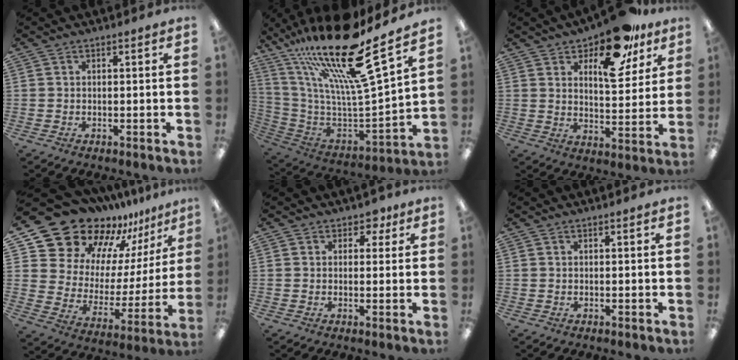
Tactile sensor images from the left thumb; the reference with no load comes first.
{"total": 23.8, "force": [17.0, 3.6, 16.3], "torque": [-0.300, -0.132, 0.272]}
{"total": 17.2, "force": [11.3, 7.9, 10.3], "torque": [-0.141, -0.059, 0.188]}
{"total": 21.3, "force": [18.3, 9.9, 4.5], "torque": [-0.107, -0.152, 0.344]}
{"total": 3.1, "force": [1.4, 2.5, 1.3], "torque": [-0.003, -0.002, 0.021]}
{"total": 0.0}